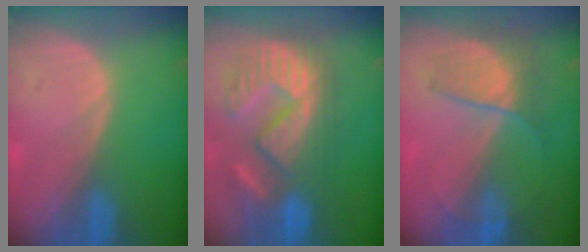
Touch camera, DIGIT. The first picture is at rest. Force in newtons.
{"total": 11.4, "press": 11.0, "slide": 3.3}
{"total": 7.2, "press": 6.0, "slide": 3.9}